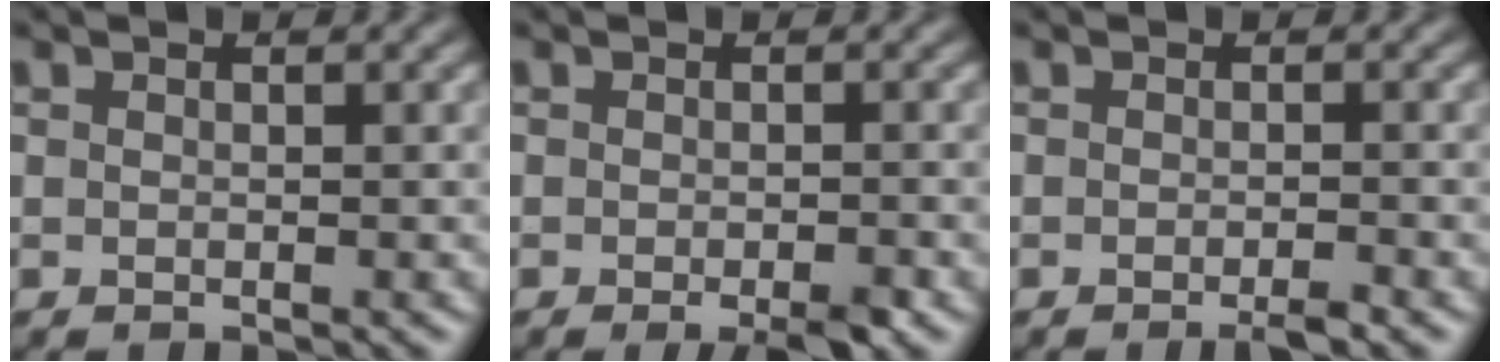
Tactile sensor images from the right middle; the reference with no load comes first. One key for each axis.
{"total": 2.8, "fx": -1.6, "fy": 0.9, "fz": 2.1, "tx": -0.030, "ty": -0.001, "tz": -0.021}
{"total": 1.5, "fx": -1.1, "fy": 0.2, "fz": 1.1, "tx": -0.016, "ty": 0.001, "tz": -0.015}